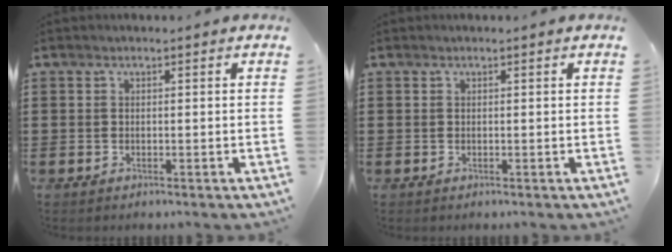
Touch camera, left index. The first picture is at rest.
{"total": 0.0}